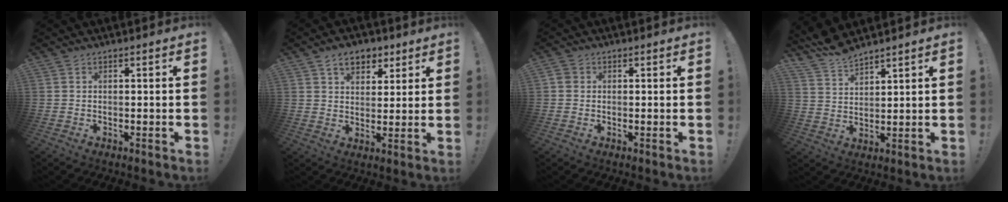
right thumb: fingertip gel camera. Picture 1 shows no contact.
{"total": 8.7, "force": [4.9, 5.9, 4.1], "torque": [-0.051, -0.018, 0.093]}
{"total": 1.9, "force": [0.4, 1.7, 0.6], "torque": [-0.014, 0.008, 0.007]}
{"total": 7.0, "force": [6.7, 1.6, 1.6], "torque": [-0.049, -0.042, 0.129]}